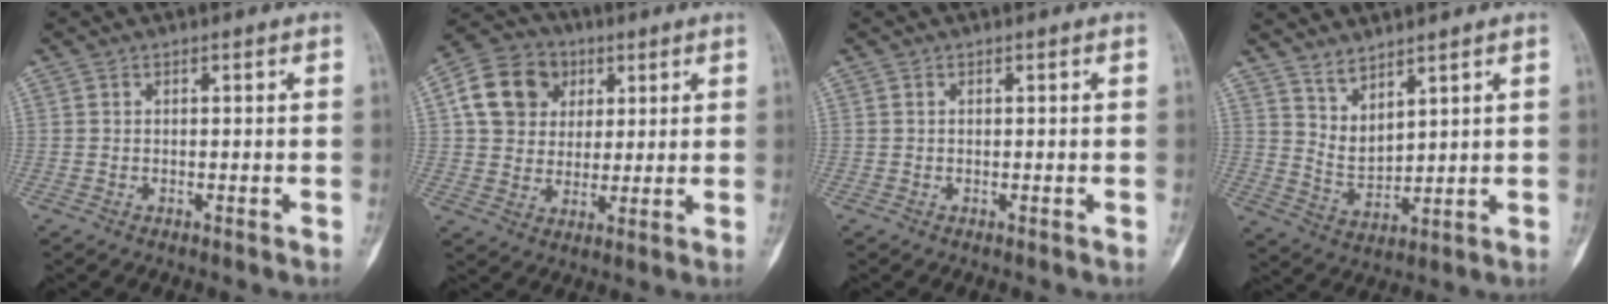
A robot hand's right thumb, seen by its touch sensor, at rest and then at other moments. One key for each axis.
{"total": 12.4, "fx": 3.7, "fy": 10.5, "fz": 5.5, "tx": -0.078, "ty": 0.000, "tz": 0.058}
{"total": 0.0}
{"total": 5.6, "fx": 4.6, "fy": 1.7, "fz": 2.7, "tx": -0.044, "ty": -0.051, "tz": 0.103}